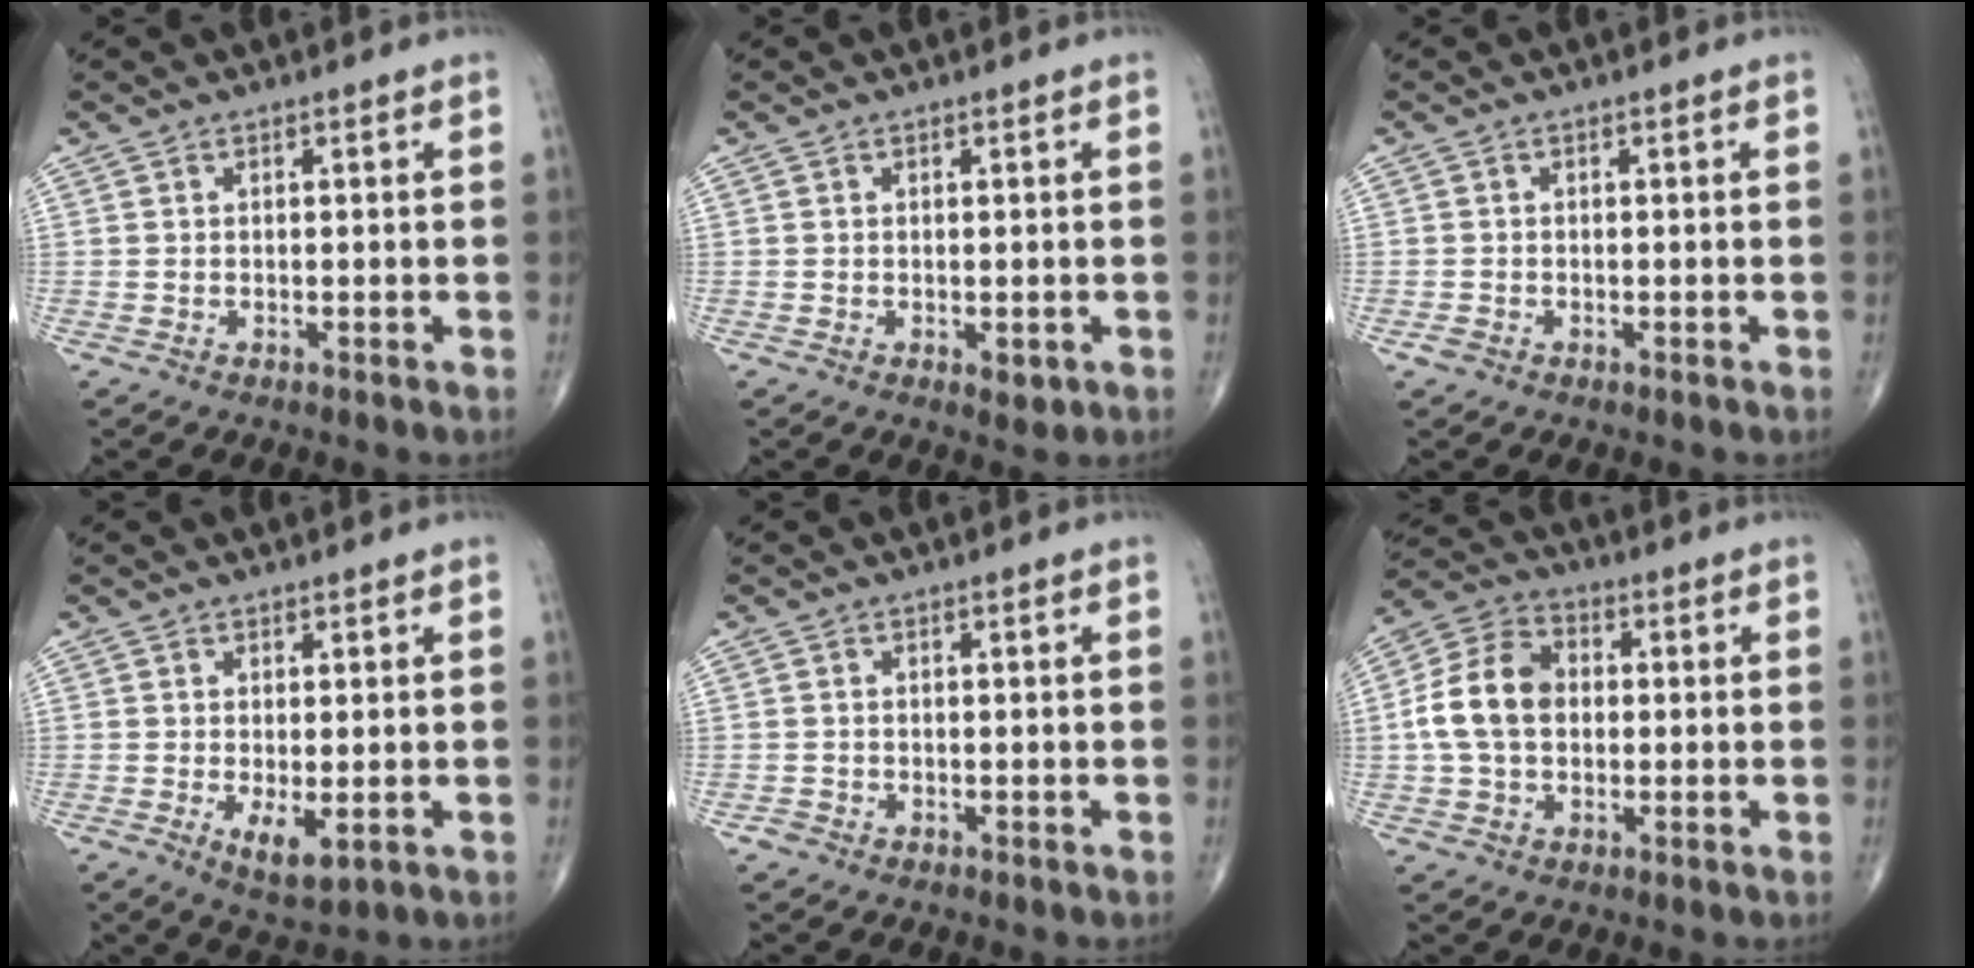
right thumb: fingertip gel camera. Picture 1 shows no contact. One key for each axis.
{"total": 2.2, "fx": -0.6, "fy": 1.1, "fz": 1.8, "tx": -0.019, "ty": -0.004, "tz": -0.004}
{"total": 1.0, "fx": -0.6, "fy": 0.8, "fz": 0.4, "tx": -0.007, "ty": 0.004, "tz": -0.011}
{"total": 4.7, "fx": -1.0, "fy": 1.9, "fz": 4.2, "tx": -0.070, "ty": -0.015, "tz": -0.009}
{"total": 1.0, "fx": -0.6, "fy": 0.8, "fz": 0.1, "tx": 0.004, "ty": 0.005, "tz": -0.014}
{"total": 11.3, "fx": 0.1, "fy": 8.1, "fz": 7.8, "tx": -0.144, "ty": 0.028, "tz": -0.006}